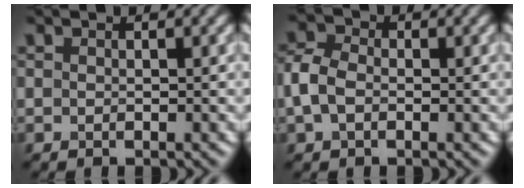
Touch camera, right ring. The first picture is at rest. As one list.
[{"total": 3.4, "force": [-0.4, 2.5, 2.4], "torque": [-0.058, 0.007, -0.015]}]